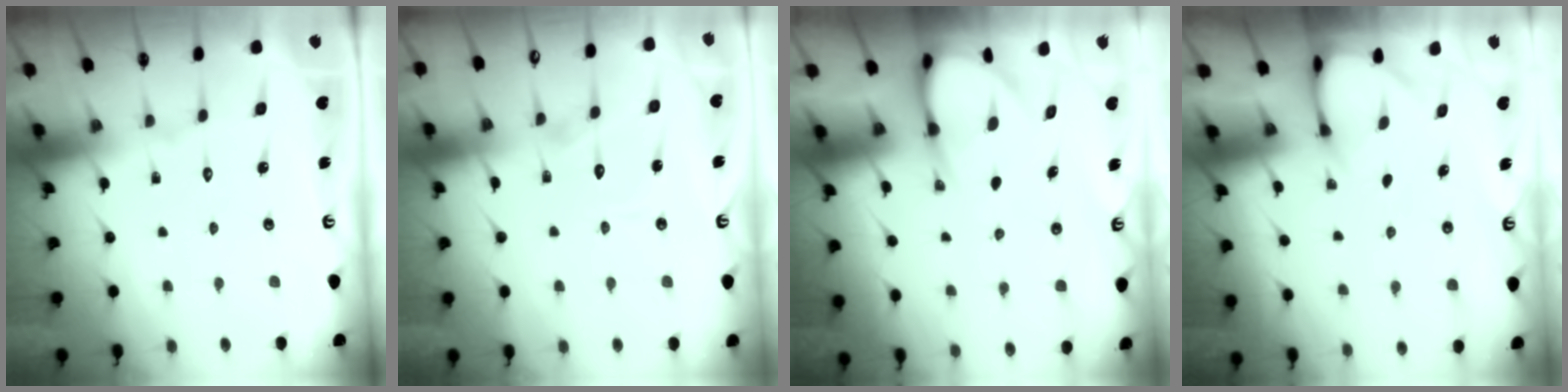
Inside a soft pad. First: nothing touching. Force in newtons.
{"total": 6.5, "press": 6.4, "slide": 0.6}
{"total": 6.1, "press": 6.1, "slide": 0.6}
{"total": 2.9, "press": 2.8, "slide": 0.3}